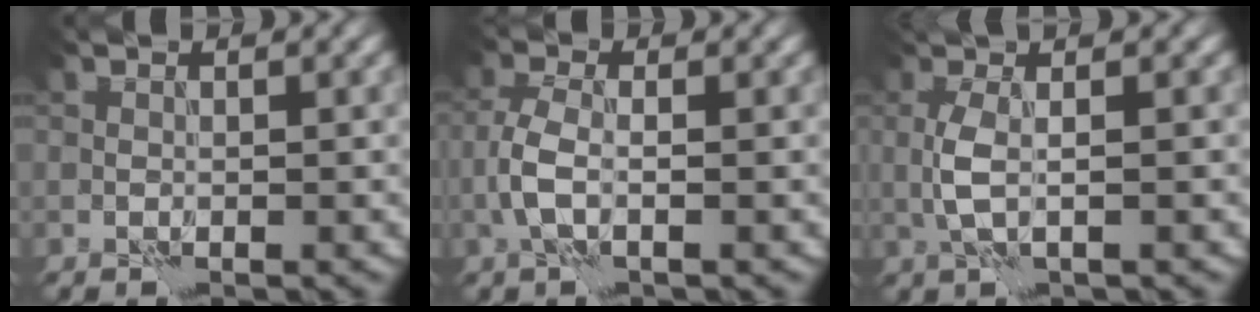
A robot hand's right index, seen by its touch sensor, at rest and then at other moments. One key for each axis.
{"total": 2.7, "fx": -0.9, "fy": 1.0, "fz": 2.3, "tx": -0.057, "ty": 0.005, "tz": -0.025}
{"total": 2.7, "fx": 0.3, "fy": 0.5, "fz": 2.6, "tx": -0.057, "ty": 0.006, "tz": 0.006}